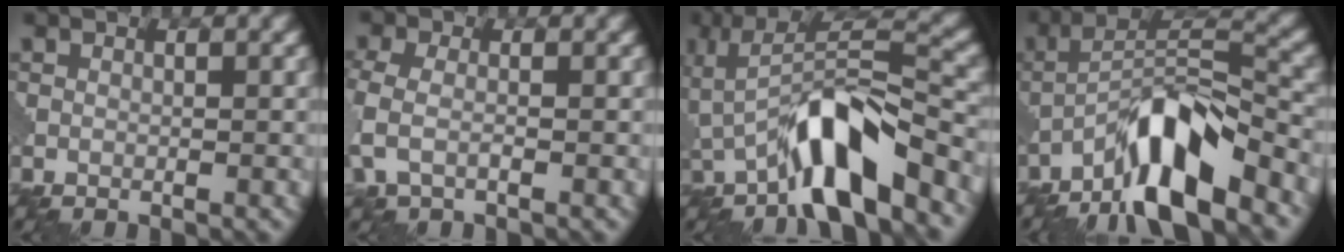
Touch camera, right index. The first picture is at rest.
{"total": 3.0, "force": [-0.7, 1.7, 2.4], "torque": [-0.068, 0.000, -0.022]}
{"total": 8.1, "force": [-4.2, 2.3, 6.5], "torque": [-0.110, 0.011, -0.077]}
{"total": 8.8, "force": [-5.8, 1.9, 6.3], "torque": [-0.105, 0.016, -0.110]}